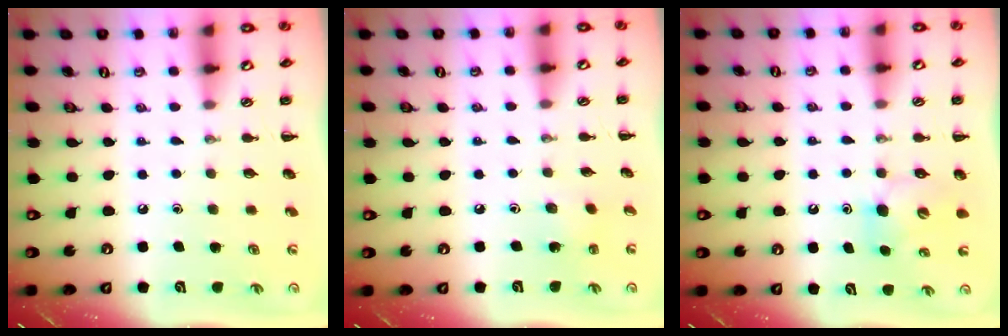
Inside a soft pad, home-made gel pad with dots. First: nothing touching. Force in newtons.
{"total": 1.9, "press": 1.8, "slide": 0.6}
{"total": 5.4, "press": 5.3, "slide": 0.6}